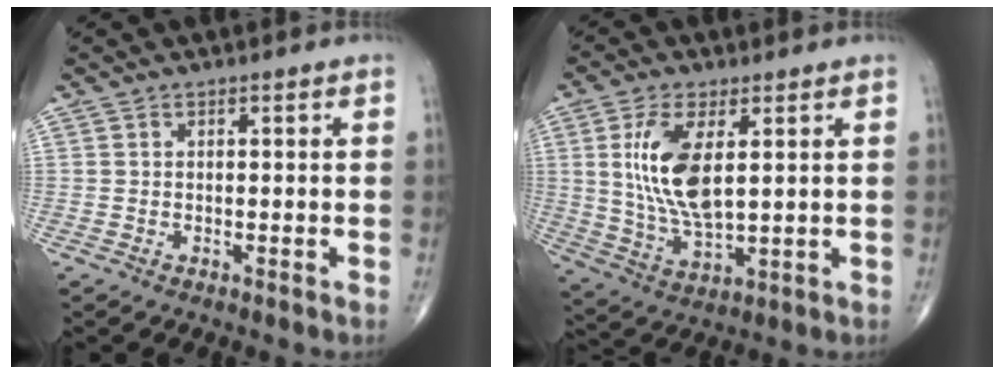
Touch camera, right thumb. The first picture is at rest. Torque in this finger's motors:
{"motor_torque": [1.81, 1.86, 1.18, -0.19, 0.17]}